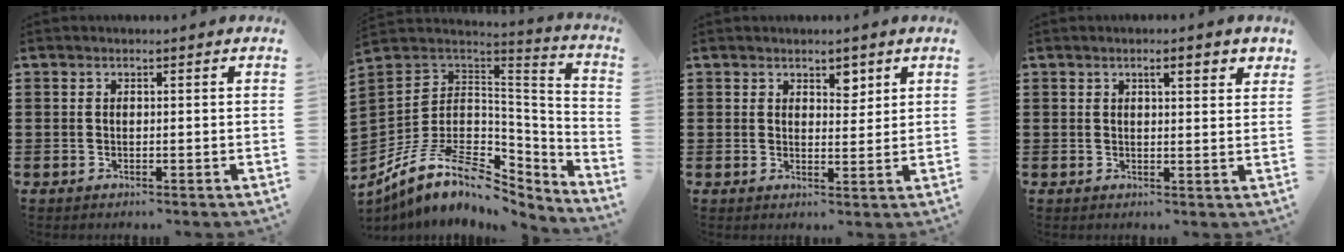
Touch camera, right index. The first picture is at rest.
{"total": 11.9, "force": [-6.0, 6.9, 7.7], "torque": [-0.172, 0.004, -0.107]}
{"total": 2.9, "force": [2.2, 1.5, 1.1], "torque": [-0.011, 0.001, 0.038]}
{"total": 2.7, "force": [1.4, 0.6, 2.2], "torque": [-0.037, 0.003, 0.021]}